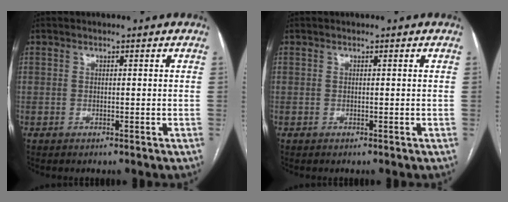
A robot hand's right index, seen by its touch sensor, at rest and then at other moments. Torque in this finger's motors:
{"motor_torque": [0.00, 0.00, 0.00, 0.00]}